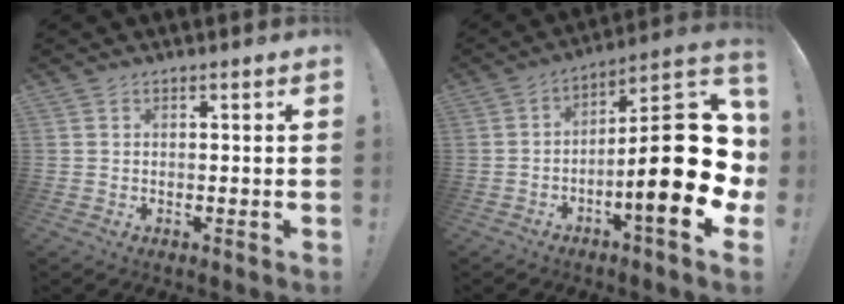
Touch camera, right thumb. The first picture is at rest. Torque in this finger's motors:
{"motor_torque": [2.53, 2.48, 1.49, -1.28, 0.22]}